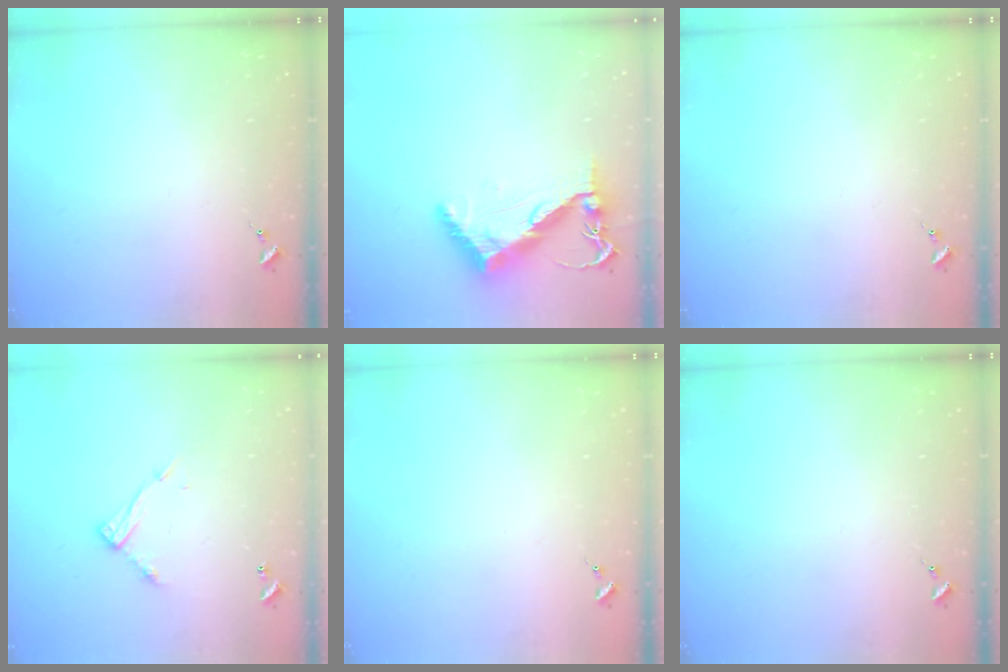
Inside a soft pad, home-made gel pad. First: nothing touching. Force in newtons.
{"total": 11.1, "press": 11.0, "slide": 1.3}
{"total": 0.0}
{"total": 10.0, "press": 9.9, "slide": 0.5}
{"total": 0.0}
{"total": 0.0}